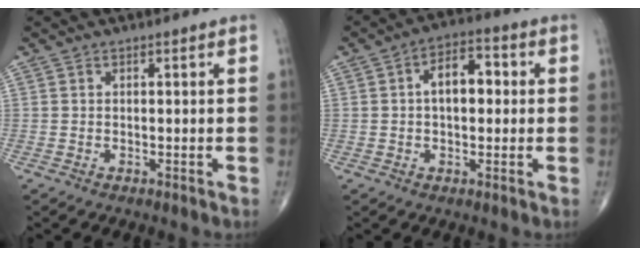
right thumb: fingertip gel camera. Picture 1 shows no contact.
{"total": 8.0, "force": [0.8, 4.6, 6.4], "torque": [-0.082, 0.023, 0.004]}